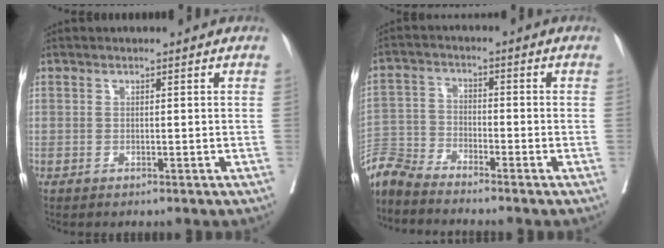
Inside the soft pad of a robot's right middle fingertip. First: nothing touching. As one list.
[{"total": 8.0, "force": [-7.9, 0.0, 1.5], "torque": [-0.034, -0.004, -0.160]}]